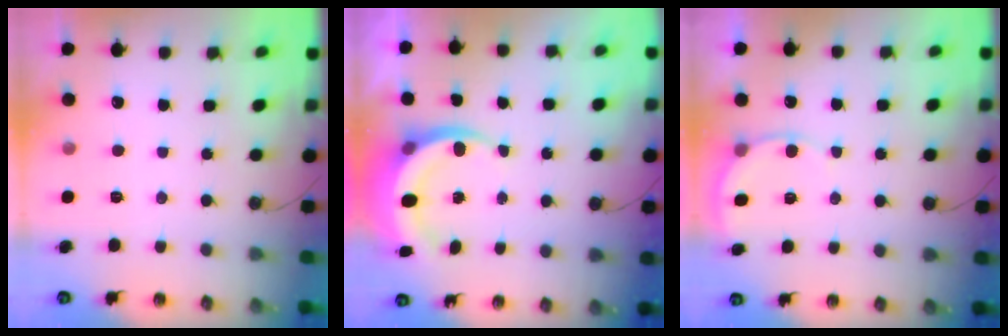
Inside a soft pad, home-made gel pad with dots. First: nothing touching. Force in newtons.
{"total": 7.2, "press": 7.0, "slide": 1.8}
{"total": 4.6, "press": 4.6, "slide": 0.4}